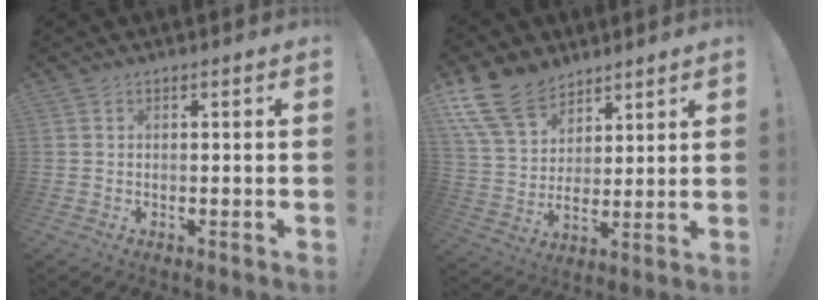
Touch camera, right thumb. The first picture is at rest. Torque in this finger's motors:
{"motor_torque": [0.80, 1.45, 0.83, 0.79, 0.12]}